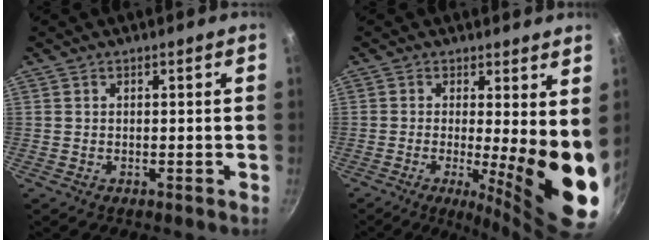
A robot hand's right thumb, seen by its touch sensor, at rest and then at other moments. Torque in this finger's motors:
{"motor_torque": [0.83, 3.90, 1.74, 0.14, 0.28]}